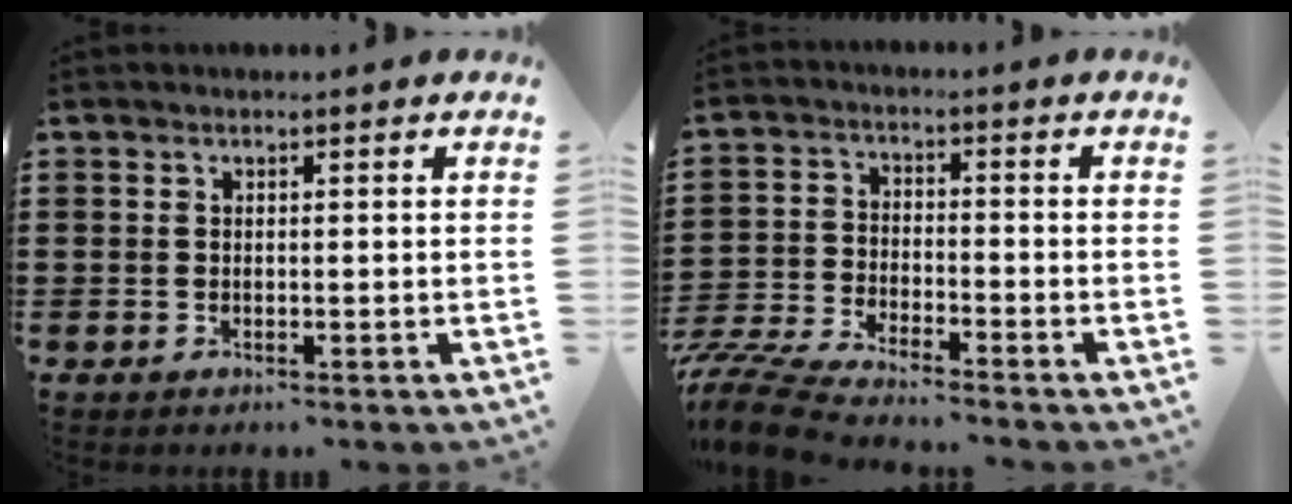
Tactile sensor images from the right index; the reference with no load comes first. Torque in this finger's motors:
{"motor_torque": [0.08, 0.05, 0.22, 0.12]}